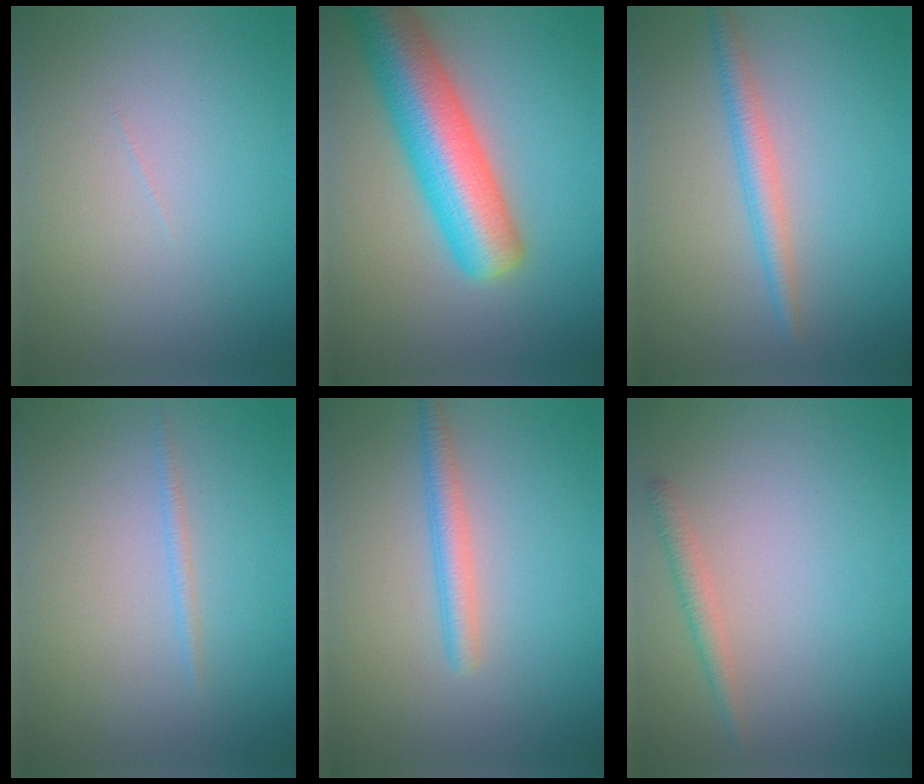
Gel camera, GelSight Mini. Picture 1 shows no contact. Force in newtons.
{"total": 9.1, "press": 9.1, "slide": 0.6}
{"total": 2.3, "press": 2.3, "slide": 0.1}
{"total": 0.8, "press": 0.8, "slide": 0.0}
{"total": 2.3, "press": 2.3, "slide": 0.1}
{"total": 1.4, "press": 1.4, "slide": 0.1}